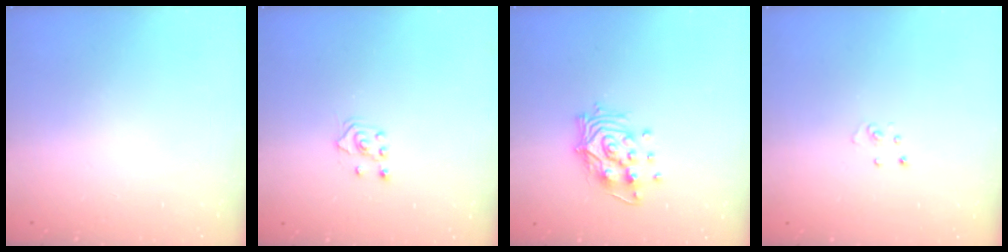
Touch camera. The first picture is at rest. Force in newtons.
{"total": 3.2, "press": 3.1, "slide": 0.9}
{"total": 12.4, "press": 12.4, "slide": 1.0}
{"total": 2.5, "press": 2.5, "slide": 0.3}